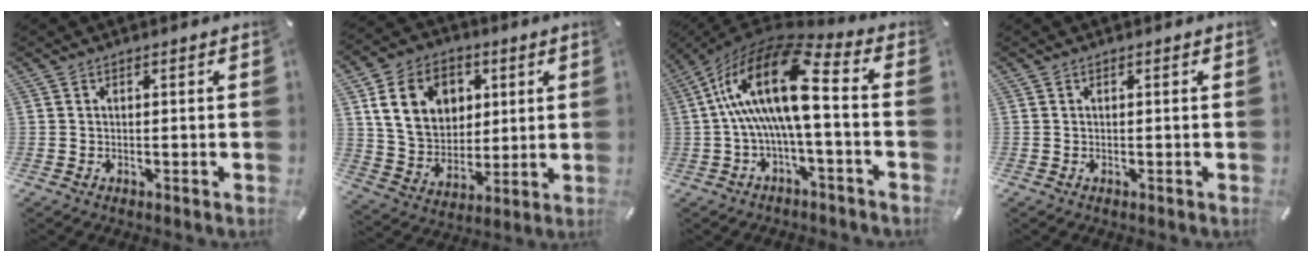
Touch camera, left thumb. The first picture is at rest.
{"total": 13.7, "force": [4.4, 11.3, 6.5], "torque": [-0.121, -0.004, 0.083]}
{"total": 20.3, "force": [0.9, 7.7, 18.8], "torque": [-0.363, 0.007, 0.012]}
{"total": 0.0}